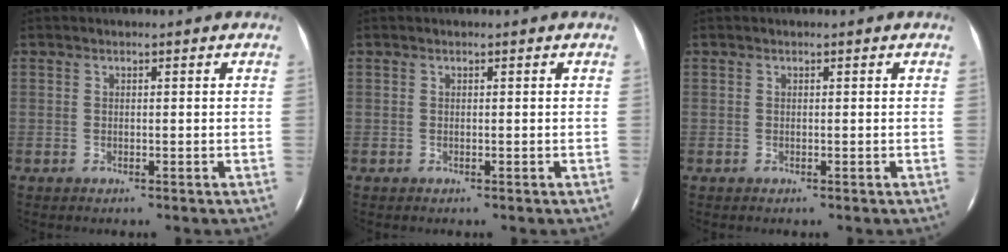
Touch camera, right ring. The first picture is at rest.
{"total": 0.0}
{"total": 0.0}